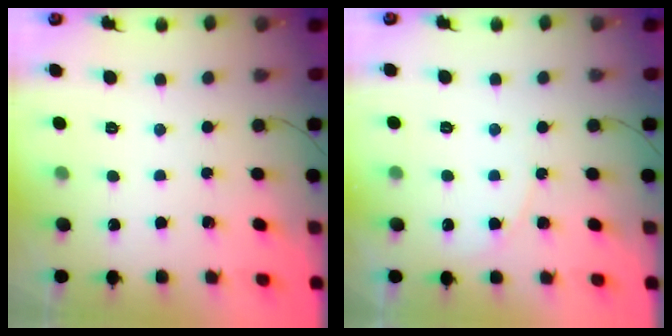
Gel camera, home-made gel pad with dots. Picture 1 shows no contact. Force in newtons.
{"total": 3.4, "press": 3.4, "slide": 0.4}